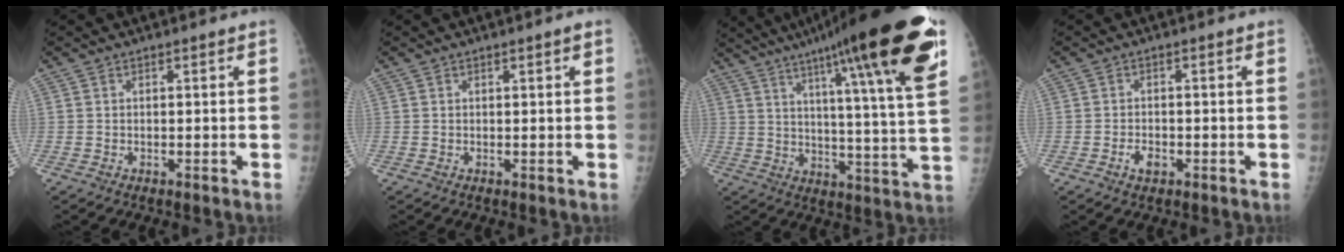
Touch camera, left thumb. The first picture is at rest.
{"total": 0.8, "force": [0.4, 0.2, 0.6], "torque": [-0.006, 0.000, 0.007]}
{"total": 27.1, "force": [16.0, 2.7, 21.6], "torque": [-0.303, -0.044, 0.227]}
{"total": 2.4, "force": [-1.2, 1.5, 1.5], "torque": [-0.021, 0.003, -0.018]}